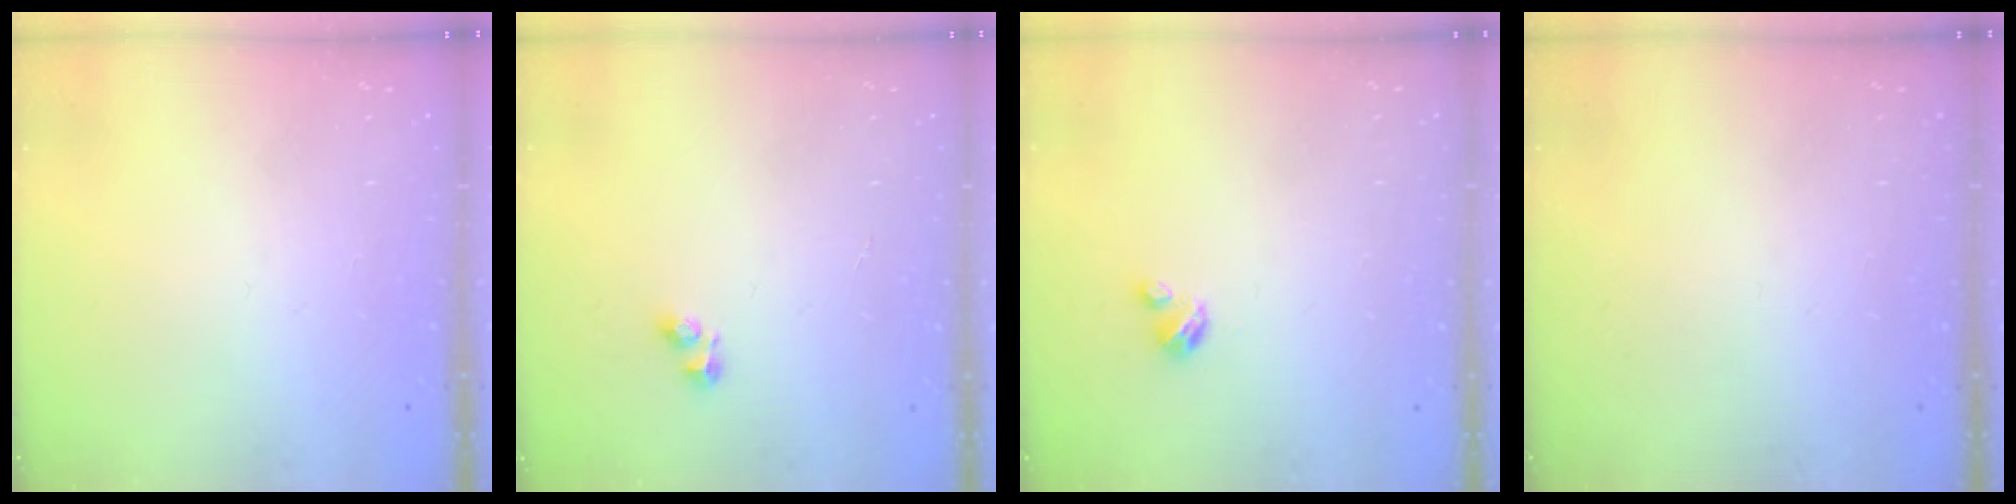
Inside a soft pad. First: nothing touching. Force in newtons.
{"total": 2.6, "press": 2.6, "slide": 0.2}
{"total": 2.9, "press": 2.9, "slide": 0.3}
{"total": 0.0}